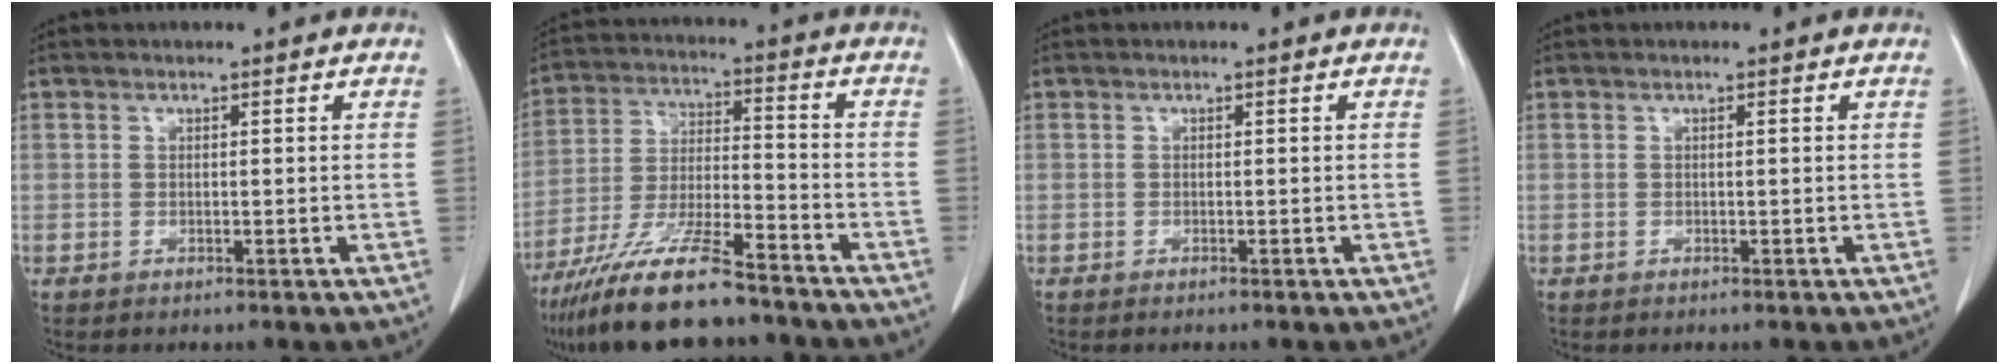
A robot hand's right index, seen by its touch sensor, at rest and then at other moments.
{"total": 14.5, "force": [-11.8, 1.7, 8.3], "torque": [-0.162, -0.026, -0.204]}
{"total": 0.6, "force": [-0.5, 0.0, 0.3], "torque": [-0.011, -0.001, -0.007]}
{"total": 0.0}